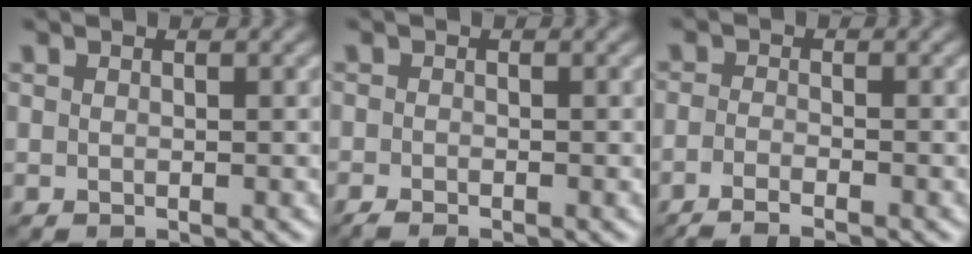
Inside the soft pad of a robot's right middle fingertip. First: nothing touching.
{"total": 1.5, "force": [-1.3, 0.2, 0.8], "torque": [-0.015, -0.005, -0.027]}
{"total": 3.0, "force": [-2.0, 0.6, 2.0], "torque": [-0.038, -0.006, -0.049]}